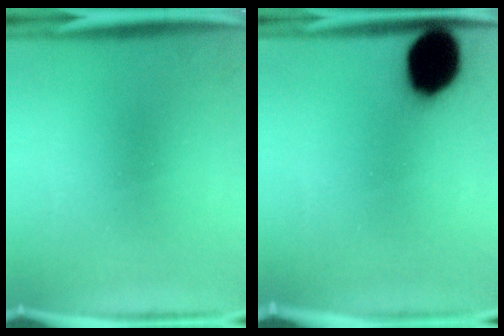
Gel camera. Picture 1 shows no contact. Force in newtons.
{"total": 15.1}